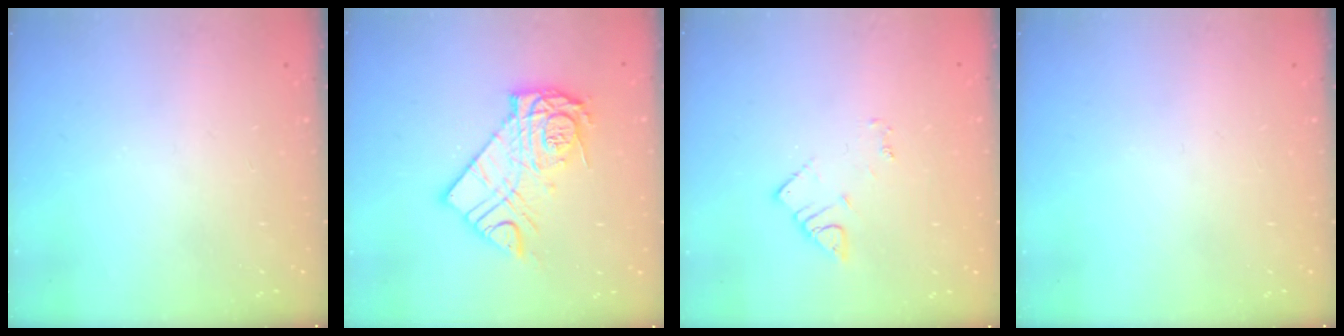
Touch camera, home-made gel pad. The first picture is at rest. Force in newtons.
{"total": 12.9, "press": 12.9, "slide": 1.0}
{"total": 3.4, "press": 3.4, "slide": 0.6}
{"total": 0.0}